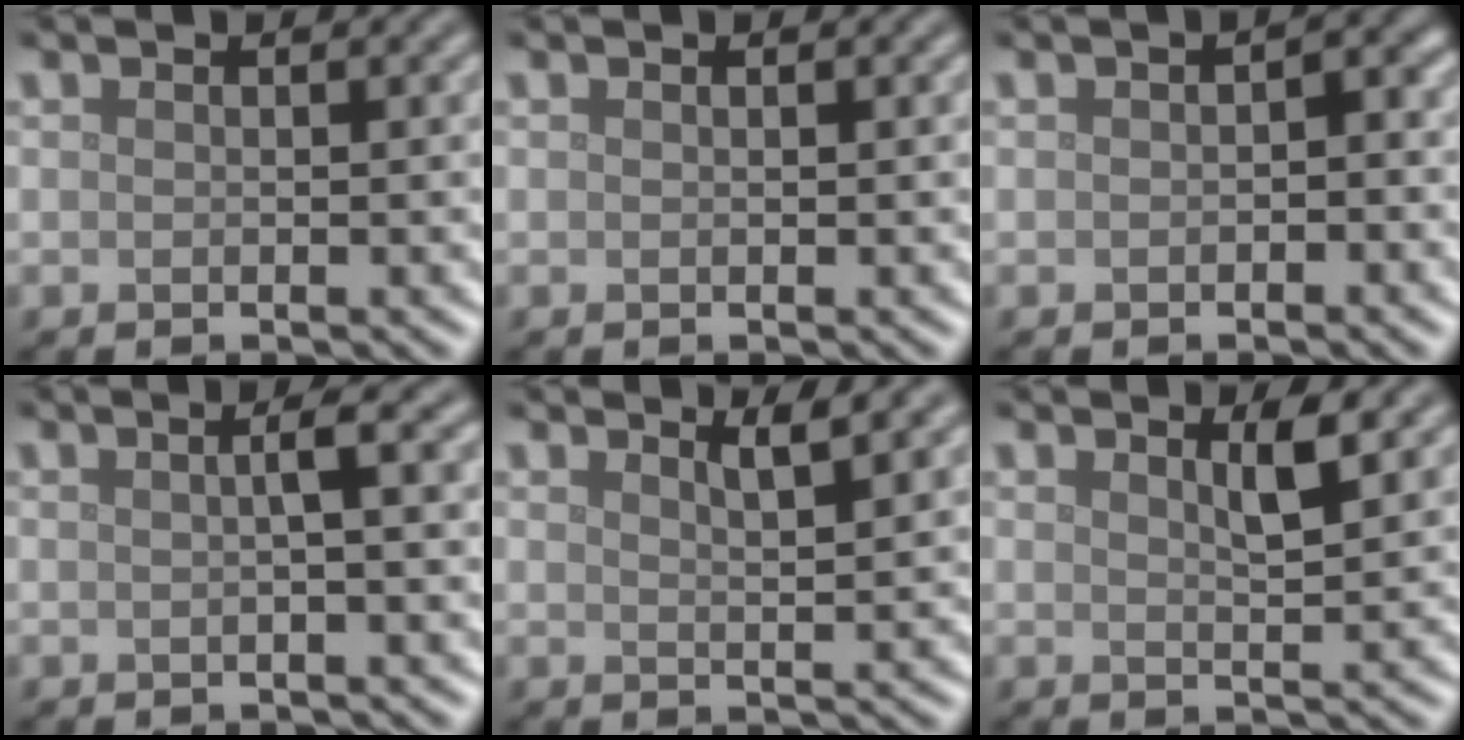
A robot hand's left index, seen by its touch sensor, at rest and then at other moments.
{"total": 0.0}
{"total": 1.7, "force": [-0.1, 0.9, 1.5], "torque": [-0.018, 0.005, -0.002]}
{"total": 2.4, "force": [0.2, 0.6, 2.3], "torque": [-0.031, 0.009, -0.003]}
{"total": 2.4, "force": [1.8, 0.4, 1.5], "torque": [-0.010, 0.004, 0.025]}
{"total": 2.3, "force": [1.4, 0.4, 1.7], "torque": [-0.023, 0.001, 0.020]}